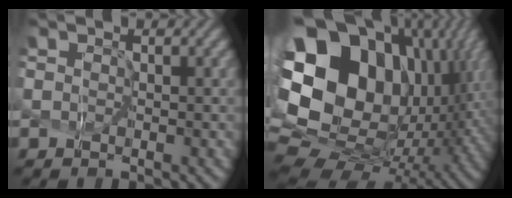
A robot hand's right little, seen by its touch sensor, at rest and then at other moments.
{"total": 19.8, "force": [4.3, 14.2, 13.1], "torque": [-0.298, -0.020, 0.127]}